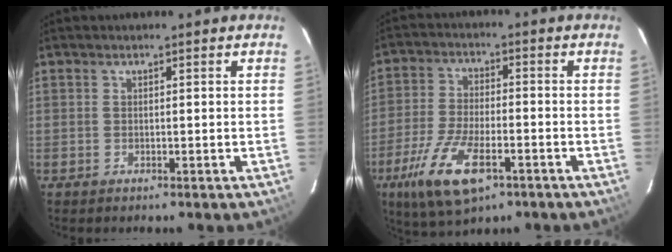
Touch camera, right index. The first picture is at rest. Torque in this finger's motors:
{"motor_torque": [1.40, -0.73, 0.61, 0.08]}